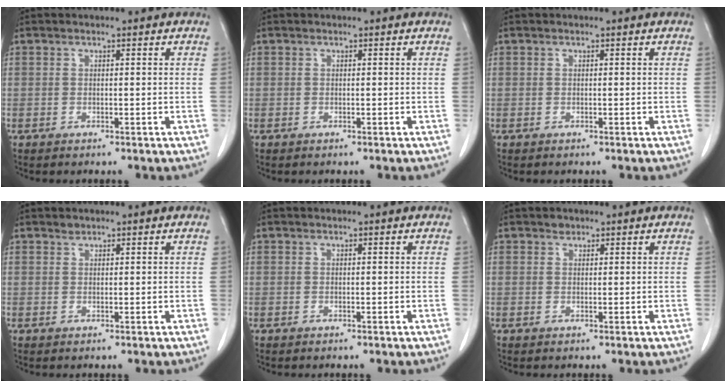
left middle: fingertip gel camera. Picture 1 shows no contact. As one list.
[{"total": 0.0}, {"total": 0.0}, {"total": 0.6, "force": [0.6, 0.2, 0.0], "torque": [-0.002, -0.004, 0.009]}, {"total": 0.0}, {"total": 0.7, "force": [0.6, 0.5, 0.1], "torque": [0.001, -0.002, 0.006]}]